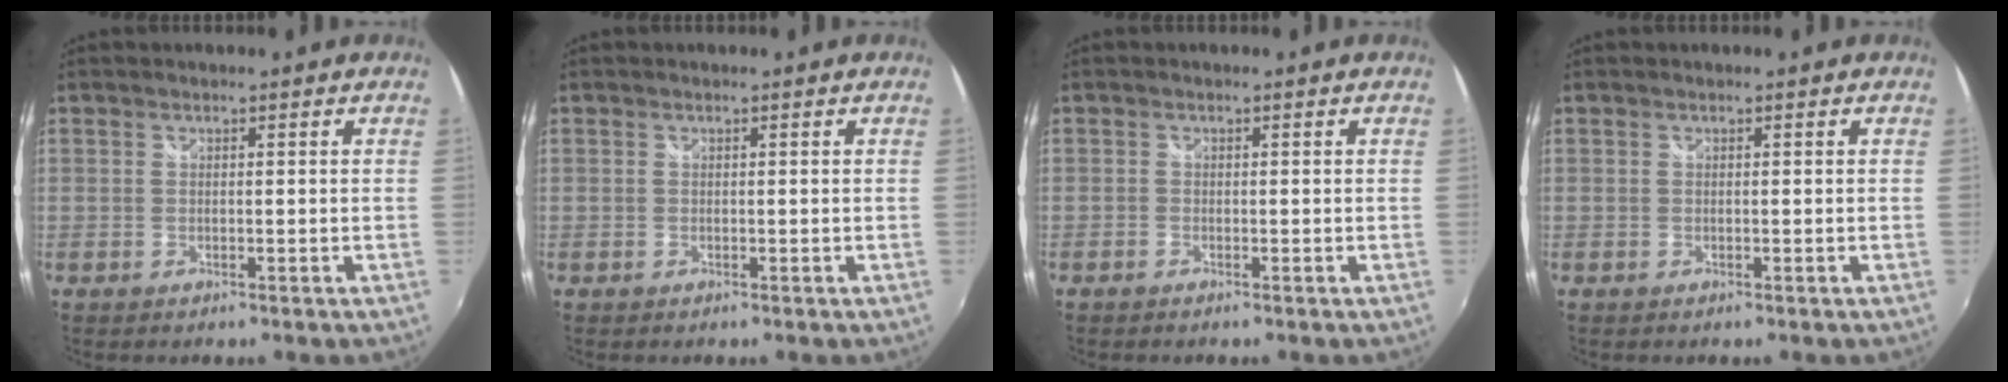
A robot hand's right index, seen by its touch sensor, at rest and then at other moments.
{"total": 0.0}
{"total": 0.6, "force": [-0.5, 0.3, 0.1], "torque": [-0.004, -0.002, -0.014]}
{"total": 0.0}